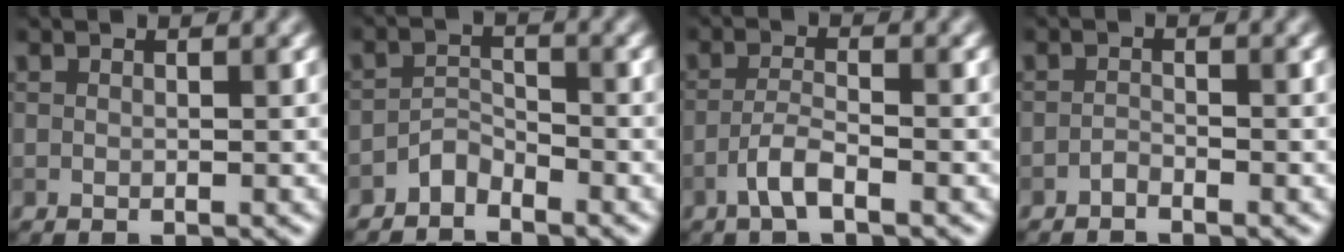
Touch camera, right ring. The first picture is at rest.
{"total": 1.9, "force": [-1.7, 0.7, 0.4], "torque": [-0.002, 0.011, -0.036]}
{"total": 2.4, "force": [-1.5, 0.5, 1.8], "torque": [-0.038, 0.007, -0.034]}
{"total": 0.7, "force": [-0.7, 0.1, 0.1], "torque": [-0.002, 0.002, -0.016]}